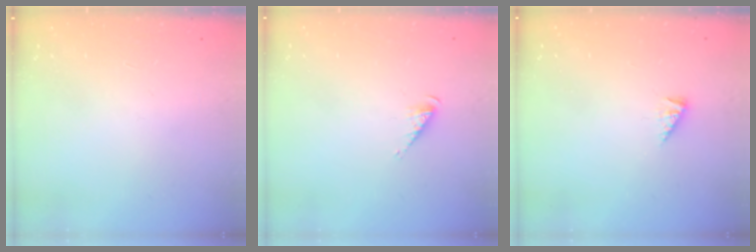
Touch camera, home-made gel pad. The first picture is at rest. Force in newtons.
{"total": 3.1, "press": 3.1, "slide": 0.5}
{"total": 1.8, "press": 1.8, "slide": 0.4}